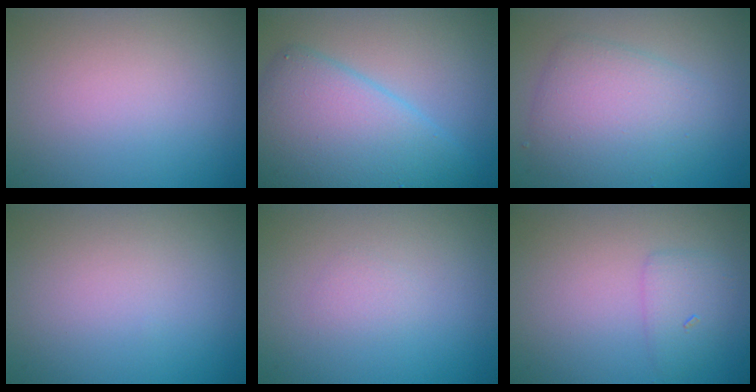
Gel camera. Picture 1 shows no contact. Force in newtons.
{"total": 8.1, "press": 8.1, "slide": 0.2}
{"total": 4.9, "press": 4.9, "slide": 0.2}
{"total": 0.0}
{"total": 0.7, "press": 0.7, "slide": 0.1}
{"total": 1.8, "press": 1.8, "slide": 0.1}